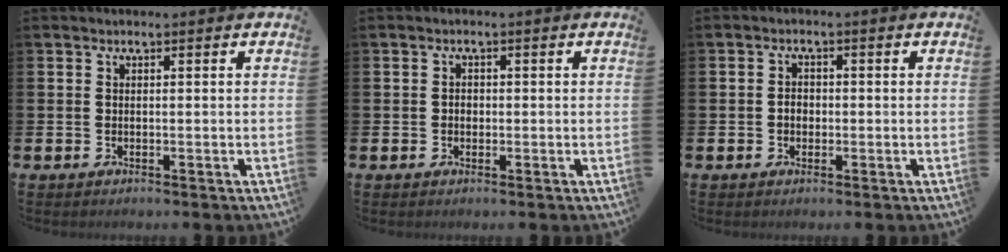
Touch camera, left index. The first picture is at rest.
{"total": 1.1, "force": [-0.2, 1.0, 0.5], "torque": [-0.002, 0.004, -0.007]}
{"total": 1.8, "force": [-0.3, 1.4, 1.0], "torque": [-0.011, 0.004, -0.011]}